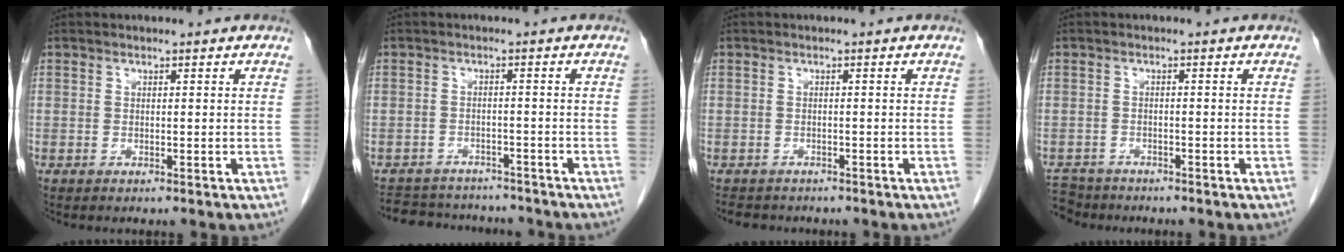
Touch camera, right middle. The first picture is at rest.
{"total": 10.3, "force": [-9.5, 3.5, 2.1], "torque": [-0.039, 0.007, -0.125]}
{"total": 4.0, "force": [-3.5, 1.8, 0.7], "torque": [-0.015, -0.004, -0.049]}
{"total": 4.9, "force": [-4.5, 2.0, -0.2], "torque": [0.001, -0.006, -0.080]}